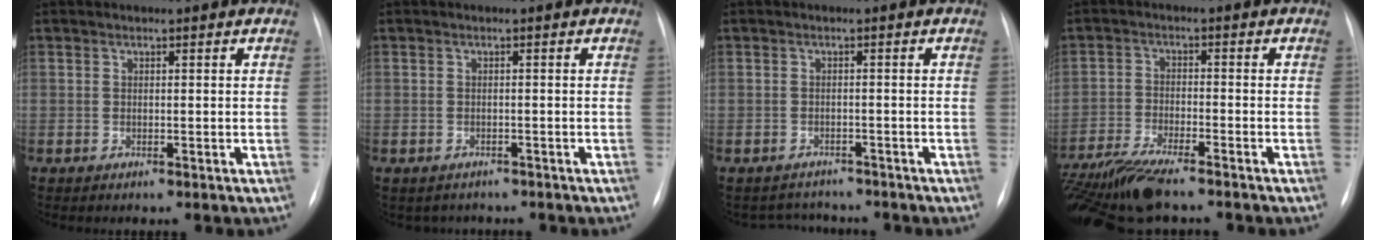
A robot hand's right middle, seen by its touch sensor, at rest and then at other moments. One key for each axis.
{"total": 2.5, "fx": -2.2, "fy": 1.3, "fz": 0.0, "tx": -0.002, "ty": 0.007, "tz": -0.027}
{"total": 3.8, "fx": -3.6, "fy": 1.2, "fz": -0.4, "tx": 0.006, "ty": 0.009, "tz": -0.049}
{"total": 10.5, "fx": -8.7, "fy": 1.2, "fz": 5.8, "tx": -0.108, "ty": -0.029, "tz": -0.152}